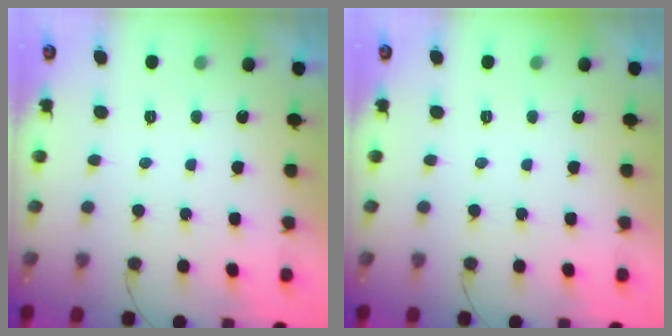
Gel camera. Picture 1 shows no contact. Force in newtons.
{"total": 0.0}